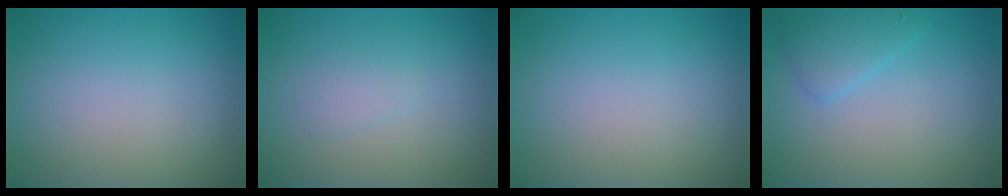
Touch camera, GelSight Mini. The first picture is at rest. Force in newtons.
{"total": 1.0, "press": 1.0, "slide": 0.0}
{"total": 0.0}
{"total": 2.1, "press": 2.1, "slide": 0.0}